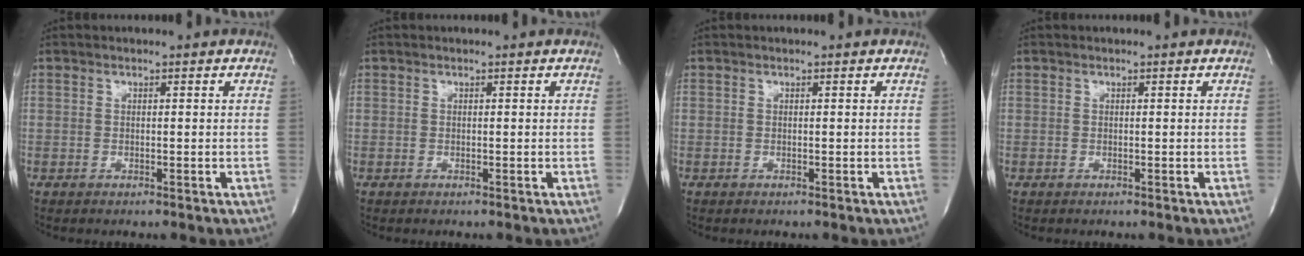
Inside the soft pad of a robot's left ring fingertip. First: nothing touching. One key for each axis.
{"total": 0.0}
{"total": 0.0}
{"total": 0.0}